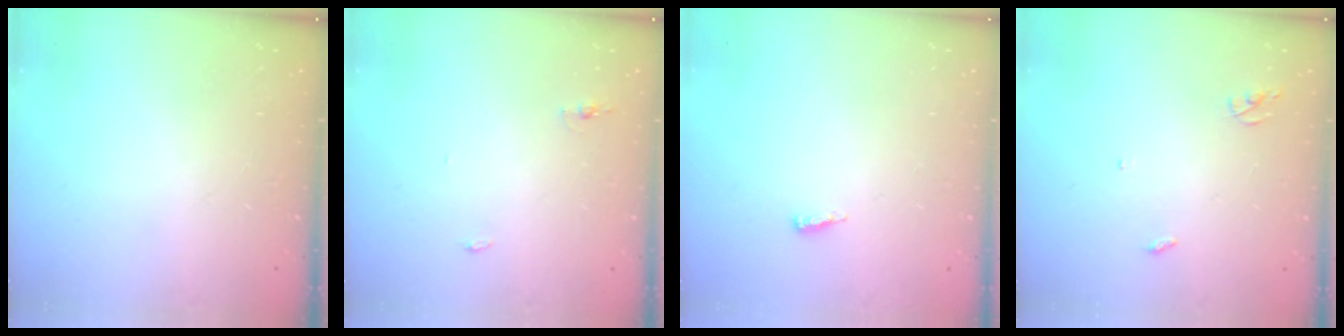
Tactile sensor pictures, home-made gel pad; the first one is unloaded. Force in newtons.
{"total": 7.7, "press": 4.4, "slide": 6.4}
{"total": 3.9, "press": 3.6, "slide": 1.5}
{"total": 2.6, "press": 2.6, "slide": 0.2}